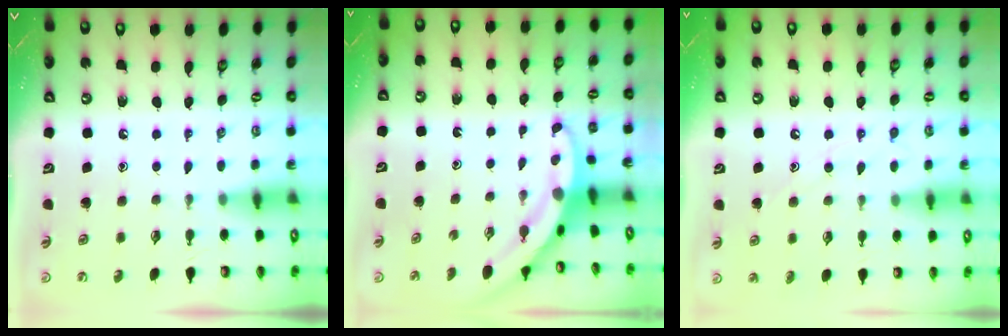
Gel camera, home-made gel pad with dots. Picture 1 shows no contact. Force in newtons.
{"total": 3.7, "press": 3.7, "slide": 0.5}
{"total": 8.4, "press": 8.4, "slide": 0.7}